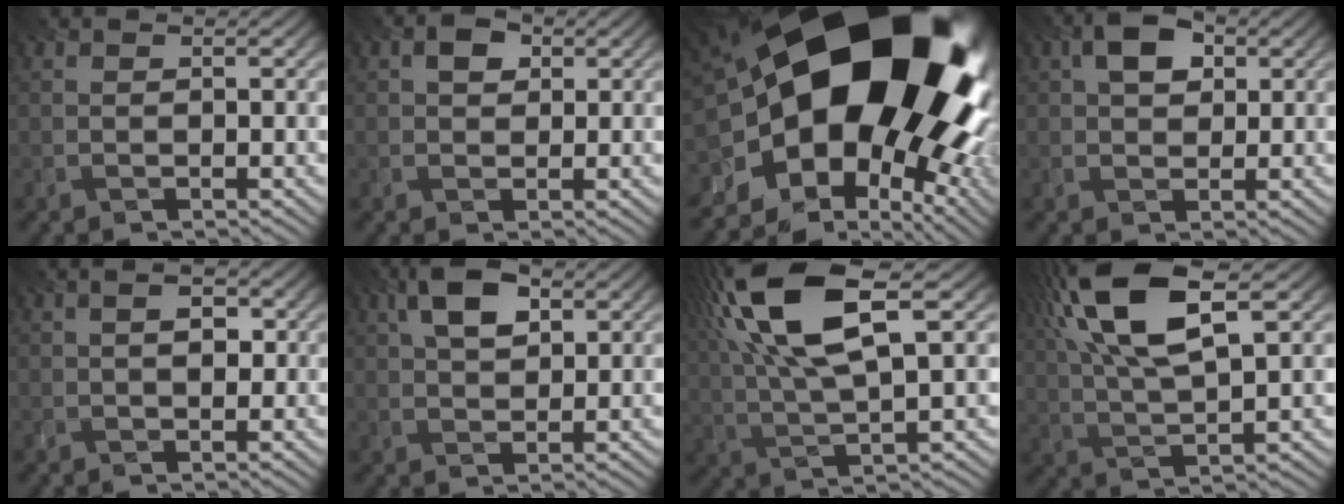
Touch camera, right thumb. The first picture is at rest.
{"total": 1.8, "force": [0.7, 1.2, 1.2], "torque": [-0.023, 0.006, 0.008]}
{"total": 22.5, "force": [1.7, 14.0, 17.6], "torque": [-0.298, -0.056, 0.052]}
{"total": 4.2, "force": [1.6, 2.5, 3.0], "torque": [-0.056, 0.010, 0.020]}
{"total": 1.8, "force": [0.1, 0.6, 1.6], "torque": [-0.022, -0.002, 0.002]}
{"total": 5.6, "force": [2.2, 2.7, 4.3], "torque": [-0.091, 0.008, 0.036]}
{"total": 15.3, "force": [6.2, 4.6, 13.2], "torque": [-0.299, 0.022, 0.114]}
{"total": 14.0, "force": [6.3, 4.3, 11.7], "torque": [-0.264, 0.022, 0.118]}